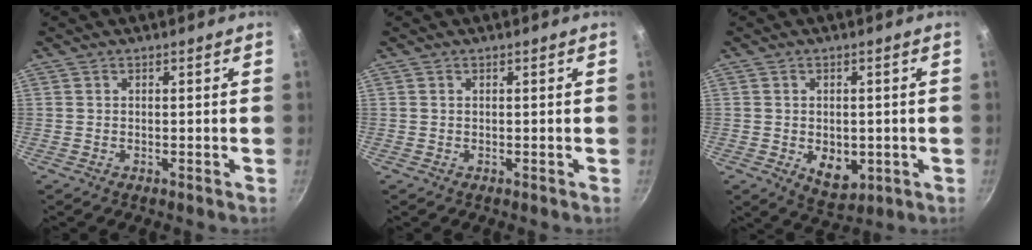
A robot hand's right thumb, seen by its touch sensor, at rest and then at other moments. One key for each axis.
{"total": 0.0}
{"total": 7.1, "fx": -1.4, "fy": 4.8, "fz": 5.0, "tx": -0.054, "ty": -0.009, "tz": -0.007}